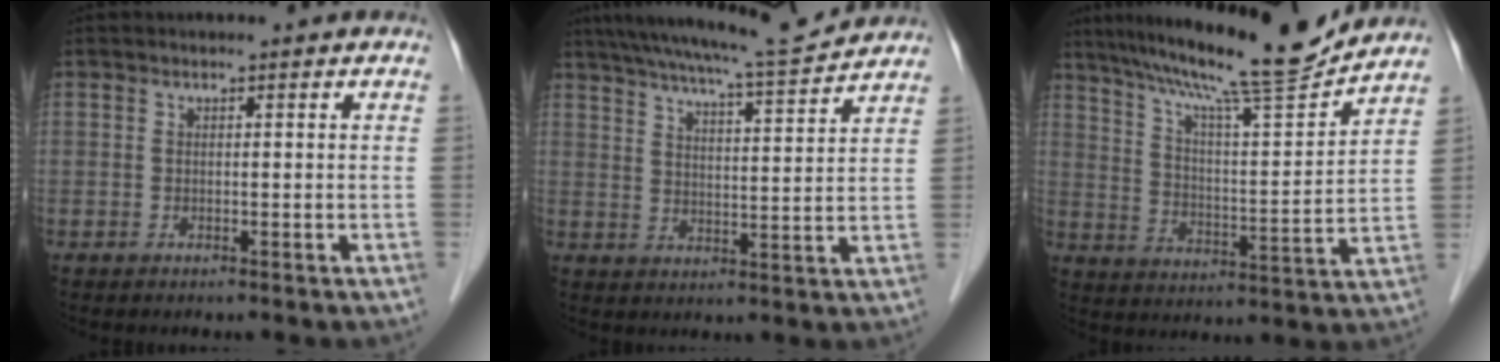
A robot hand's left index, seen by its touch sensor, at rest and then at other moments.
{"total": 13.4, "force": [12.4, 0.0, 5.0], "torque": [-0.089, 0.006, 0.183]}
{"total": 17.2, "force": [15.2, -0.3, 8.0], "torque": [-0.136, -0.005, 0.237]}